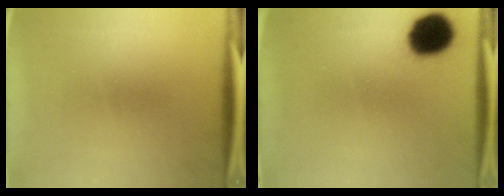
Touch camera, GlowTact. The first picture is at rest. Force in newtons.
{"total": 13.0}